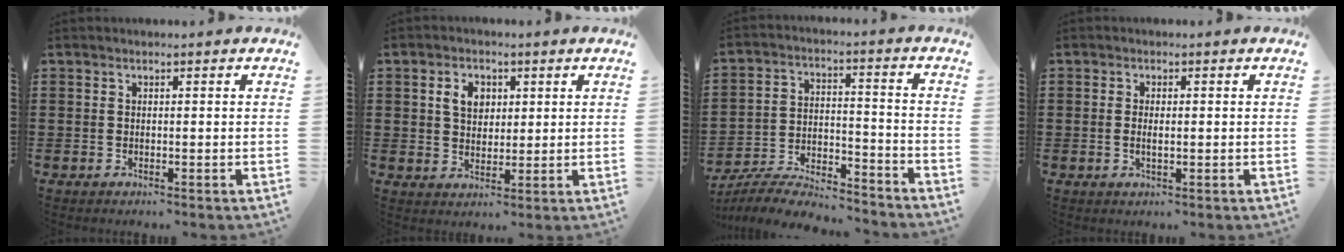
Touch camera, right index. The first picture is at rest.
{"total": 4.3, "force": [1.3, 3.1, 2.6], "torque": [-0.063, 0.014, 0.021]}
{"total": 7.0, "force": [-6.8, 0.7, 1.6], "torque": [-0.033, 0.006, -0.133]}
{"total": 1.6, "force": [-0.2, 0.5, 1.5], "torque": [-0.028, 0.001, -0.005]}